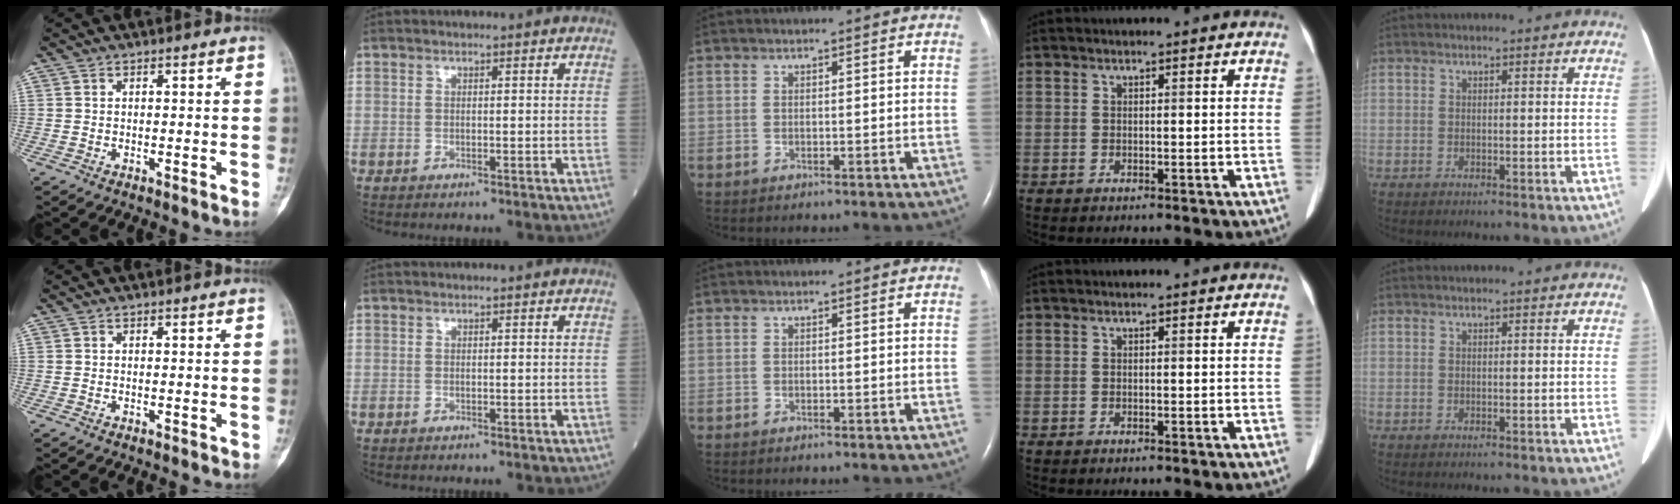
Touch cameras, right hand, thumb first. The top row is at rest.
{}